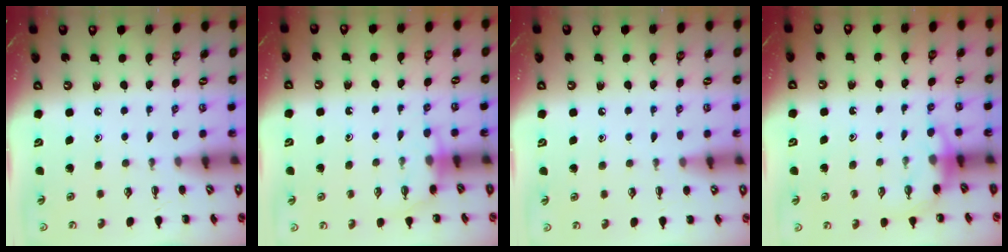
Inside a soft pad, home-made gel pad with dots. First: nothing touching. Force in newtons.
{"total": 4.2, "press": 4.1, "slide": 0.9}
{"total": 4.3, "press": 3.9, "slide": 1.8}
{"total": 4.7, "press": 4.7, "slide": 0.4}